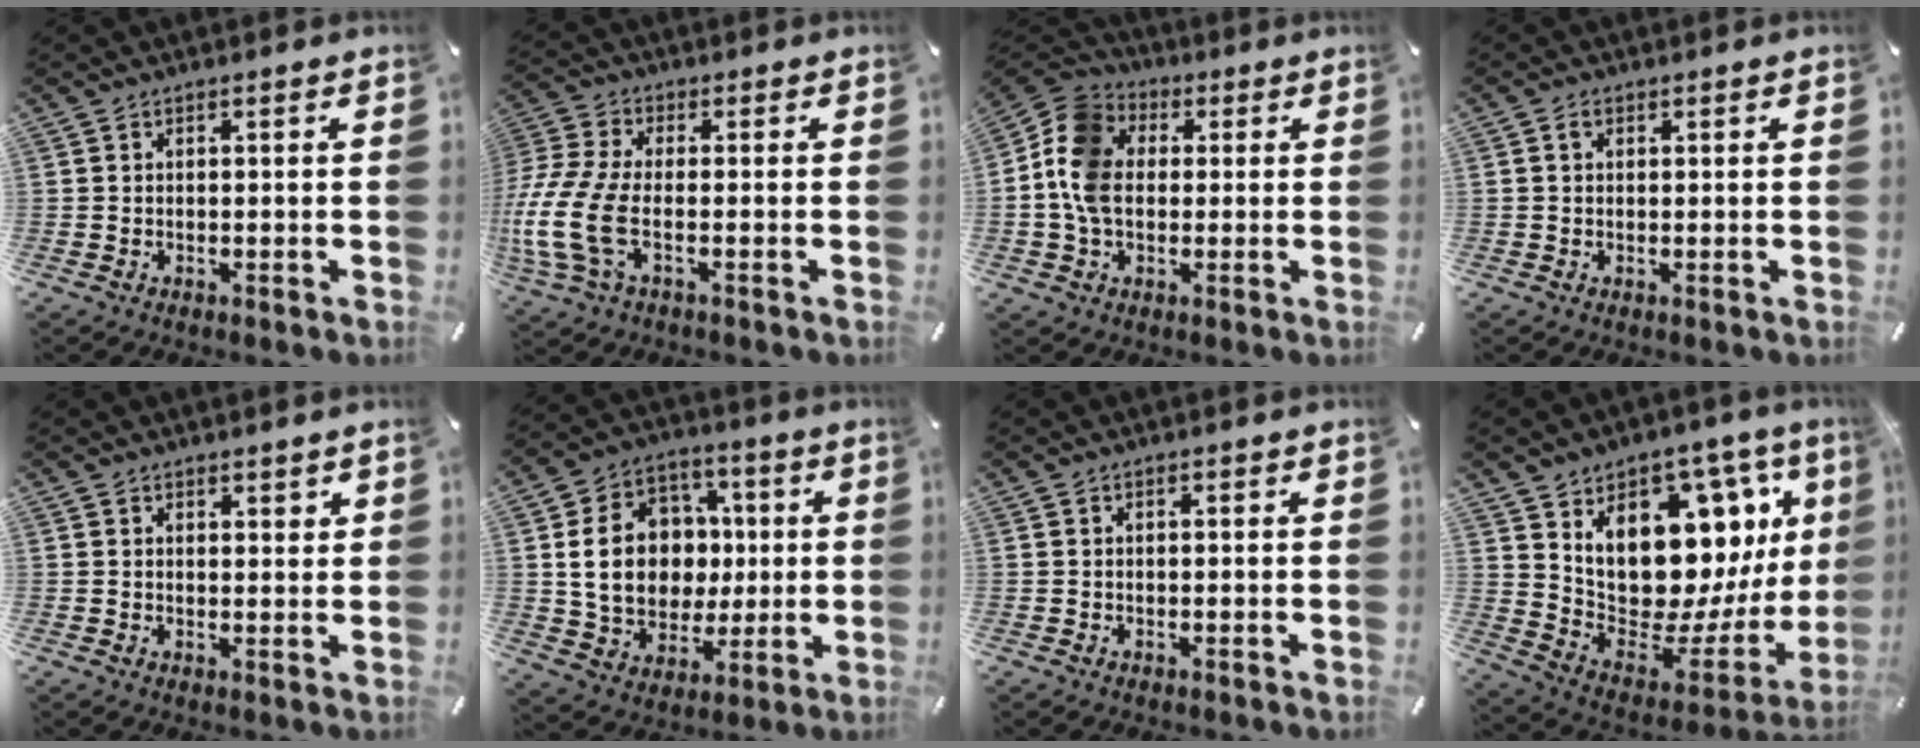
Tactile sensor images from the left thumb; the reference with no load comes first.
{"total": 12.6, "force": [-2.9, 6.7, 10.3], "torque": [-0.236, -0.007, -0.052]}
{"total": 11.2, "force": [-0.1, 9.1, 6.5], "torque": [-0.163, 0.023, -0.003]}
{"total": 1.3, "force": [0.4, 1.0, 0.8], "torque": [-0.016, 0.006, 0.006]}
{"total": 1.8, "force": [1.4, 1.1, 0.3], "torque": [0.001, -0.003, 0.025]}
{"total": 16.6, "force": [1.2, 14.1, 8.7], "torque": [-0.158, 0.010, 0.032]}
{"total": 0.6, "force": [0.1, 0.4, 0.4], "torque": [-0.009, 0.002, 0.000]}
{"total": 18.7, "force": [6.4, 12.3, 12.6], "torque": [-0.193, -0.088, 0.125]}